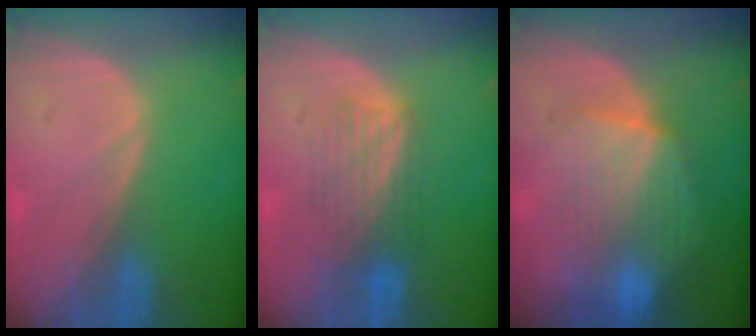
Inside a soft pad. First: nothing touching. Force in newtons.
{"total": 5.2, "press": 5.1, "slide": 0.3}
{"total": 8.0, "press": 7.9, "slide": 1.0}